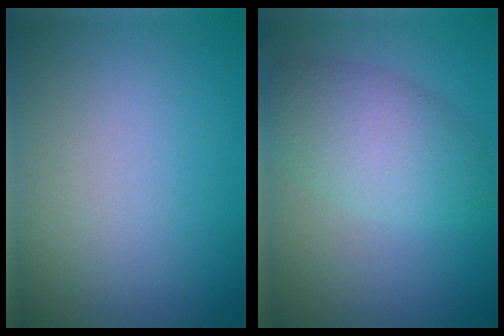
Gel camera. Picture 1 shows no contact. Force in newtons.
{"total": 5.3, "press": 5.3, "slide": 0.2}